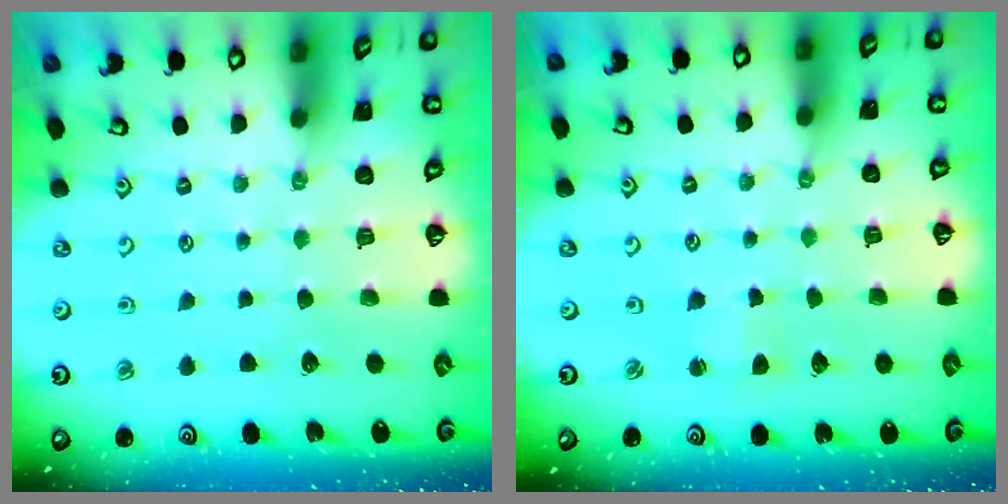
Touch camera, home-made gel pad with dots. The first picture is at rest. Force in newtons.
{"total": 2.7, "press": 2.7, "slide": 0.2}